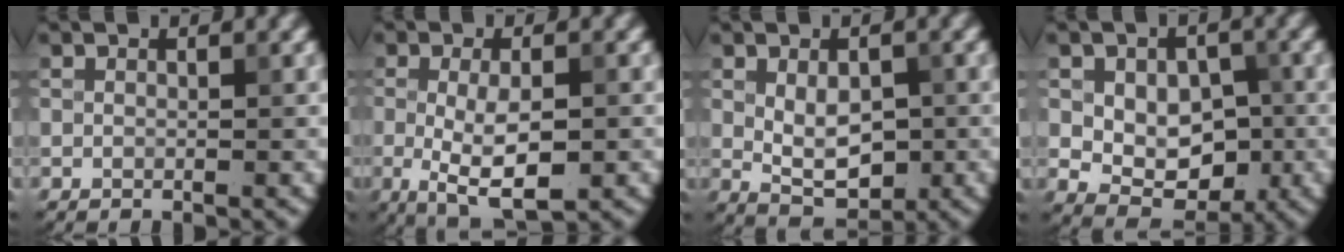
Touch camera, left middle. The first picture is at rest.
{"total": 5.7, "force": [-1.2, 1.9, 5.2], "torque": [-0.099, -0.014, -0.017]}
{"total": 4.3, "force": [0.0, 2.5, 3.5], "torque": [-0.061, -0.005, 0.005]}
{"total": 5.9, "force": [-0.2, 4.0, 4.2], "torque": [-0.066, -0.006, -0.002]}